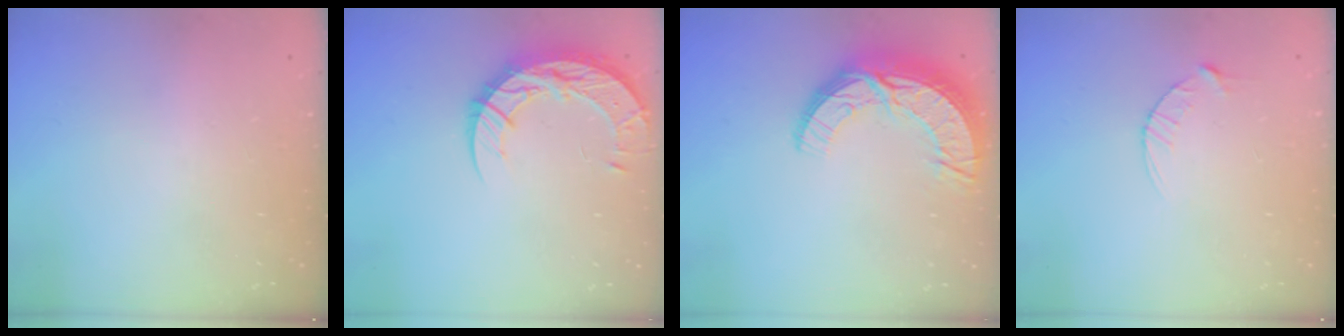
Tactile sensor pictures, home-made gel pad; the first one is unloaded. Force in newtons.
{"total": 13.5, "press": 13.5, "slide": 1.0}
{"total": 15.2, "press": 15.2, "slide": 1.0}
{"total": 3.0, "press": 3.0, "slide": 0.4}